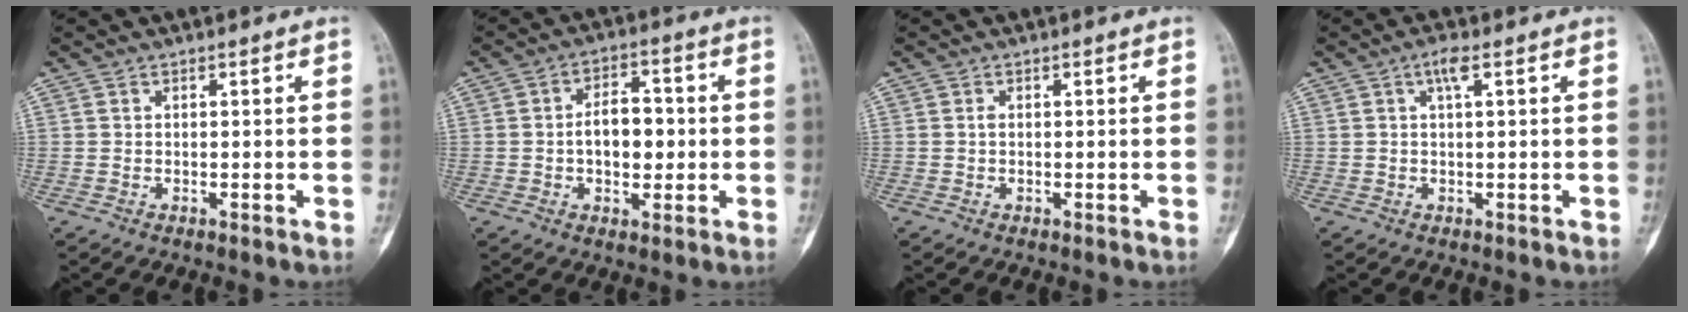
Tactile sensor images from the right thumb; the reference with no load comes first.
{"total": 8.2, "force": [-0.3, 5.1, 6.5], "torque": [-0.074, 0.015, -0.007]}
{"total": 0.5, "force": [0.0, 0.3, 0.4], "torque": [-0.009, 0.001, -0.001]}
{"total": 2.5, "force": [1.0, 0.3, 2.3], "torque": [-0.051, 0.008, 0.019]}